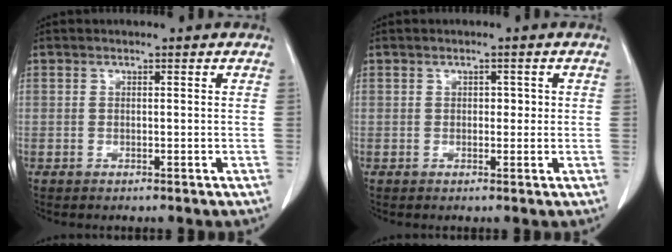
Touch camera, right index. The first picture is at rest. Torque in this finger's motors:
{"motor_torque": [0.17, -0.12, 0.06, 0.02]}